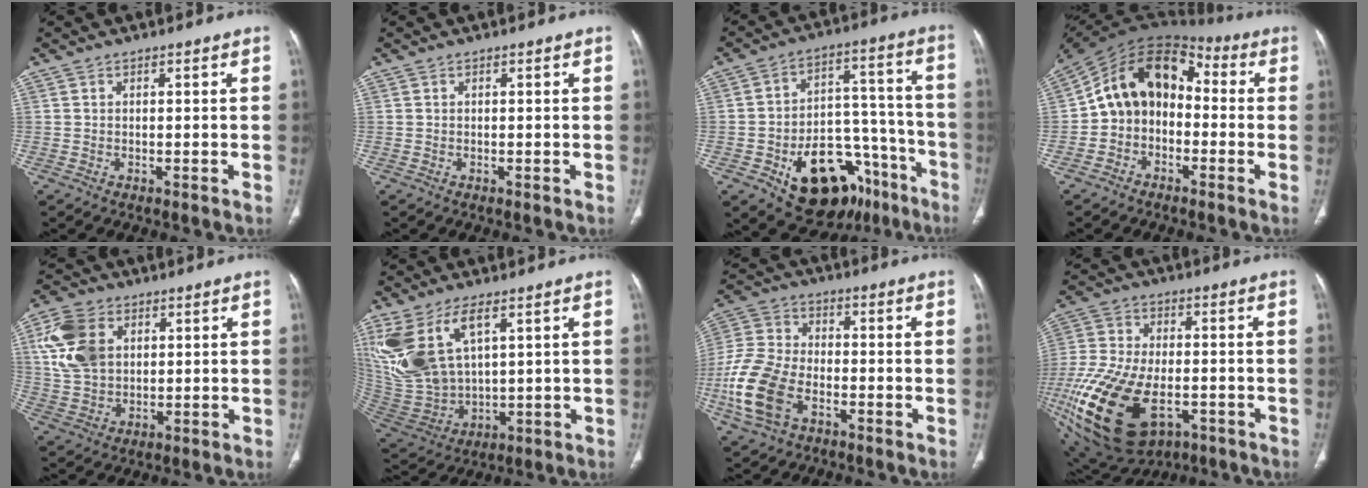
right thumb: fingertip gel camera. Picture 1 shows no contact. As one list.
[{"total": 0.0}, {"total": 22.0, "force": [-11.7, 13.1, 13.2], "torque": [-0.149, 0.090, -0.165]}, {"total": 13.5, "force": [-1.1, 10.4, 8.5], "torque": [-0.118, 0.059, -0.037]}, {"total": 12.1, "force": [3.7, 8.5, 7.8], "torque": [-0.146, -0.002, 0.074]}, {"total": 17.3, "force": [7.3, 8.8, 13.0], "torque": [-0.276, -0.027, 0.165]}, {"total": 14.8, "force": [-5.2, 9.2, 10.4], "torque": [-0.229, 0.018, -0.105]}, {"total": 26.2, "force": [-8.8, 15.0, 19.5], "torque": [-0.455, -0.017, -0.137]}]